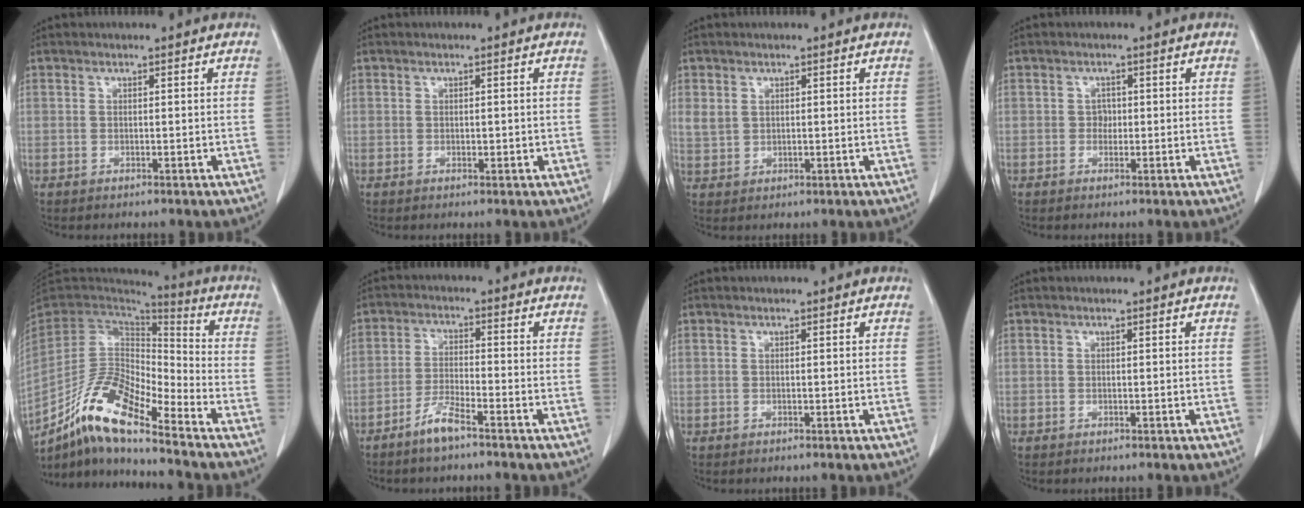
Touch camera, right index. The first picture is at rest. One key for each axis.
{"total": 0.9, "fx": -0.1, "fy": 0.6, "fz": 0.7, "tx": -0.009, "ty": 0.000, "tz": 0.000}
{"total": 2.8, "fx": 1.1, "fy": 2.3, "fz": 1.2, "tx": -0.027, "ty": 0.003, "tz": 0.029}
{"total": 1.3, "fx": 0.0, "fy": 1.1, "fz": 0.7, "tx": -0.008, "ty": 0.004, "tz": -0.002}
{"total": 13.8, "fx": -9.9, "fy": 3.0, "fz": 9.1, "tx": -0.175, "ty": 0.013, "tz": -0.182}
{"total": 4.6, "fx": -3.5, "fy": 0.4, "fz": 3.0, "tx": -0.066, "ty": -0.005, "tz": -0.071}
{"total": 0.0}
{"total": 0.0}